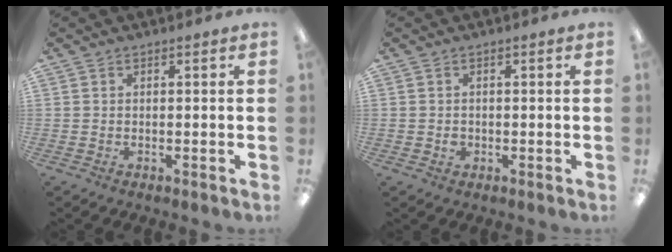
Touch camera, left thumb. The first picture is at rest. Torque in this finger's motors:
{"motor_torque": [-0.01, 0.01, 0.00, 0.01, 0.00]}